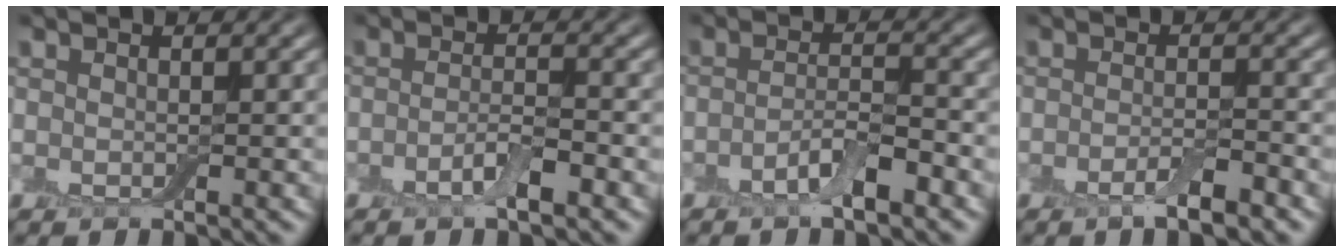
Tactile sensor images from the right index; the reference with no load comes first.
{"total": 2.7, "force": [-1.4, 0.7, 2.2], "torque": [-0.043, 0.003, -0.030]}
{"total": 3.5, "force": [-1.9, 1.0, 2.7], "torque": [-0.054, 0.006, -0.041]}
{"total": 2.7, "force": [-1.6, 0.6, 2.2], "torque": [-0.040, 0.000, -0.030]}